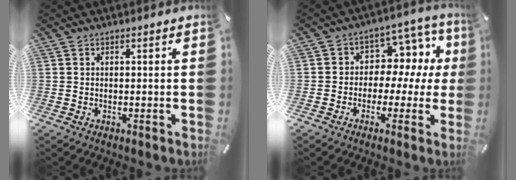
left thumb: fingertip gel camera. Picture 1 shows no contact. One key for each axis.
{"total": 9.8, "fx": 0.9, "fy": 8.2, "fz": 5.3, "tx": -0.072, "ty": -0.006, "tz": 0.019}